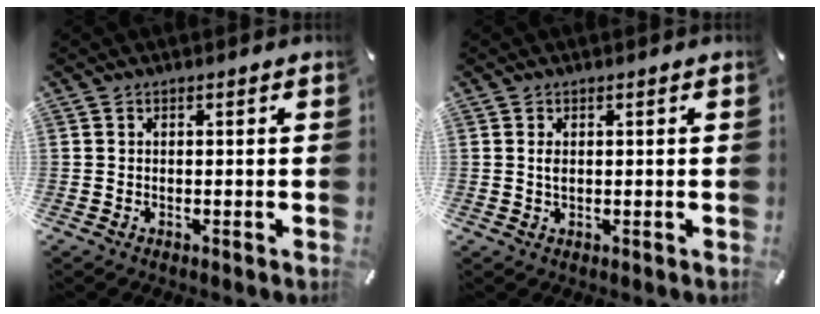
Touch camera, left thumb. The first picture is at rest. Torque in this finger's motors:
{"motor_torque": [0.38, 0.47, 0.18, -0.15, -0.01]}